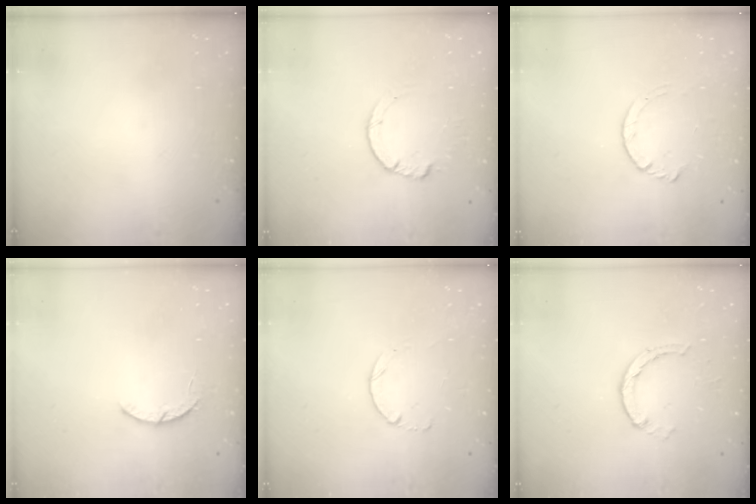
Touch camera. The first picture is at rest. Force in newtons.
{"total": 3.3, "press": 3.3, "slide": 0.4}
{"total": 3.6, "press": 3.5, "slide": 0.4}
{"total": 2.9, "press": 2.8, "slide": 0.5}
{"total": 0.0}
{"total": 1.4, "press": 1.4, "slide": 0.2}